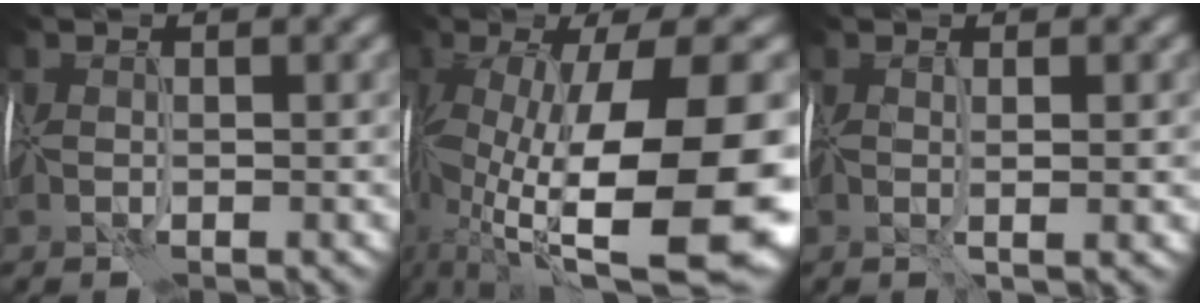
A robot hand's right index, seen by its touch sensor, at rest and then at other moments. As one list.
[{"total": 16.2, "force": [-1.0, 6.0, 15.0], "torque": [-0.275, -0.003, -0.007]}, {"total": 1.1, "force": [0.3, 0.0, 1.1], "torque": [-0.029, -0.002, 0.003]}]